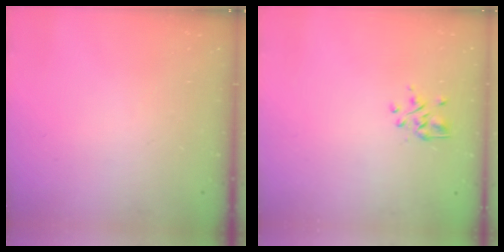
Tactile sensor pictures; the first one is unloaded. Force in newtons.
{"total": 2.2, "press": 2.0, "slide": 1.0}